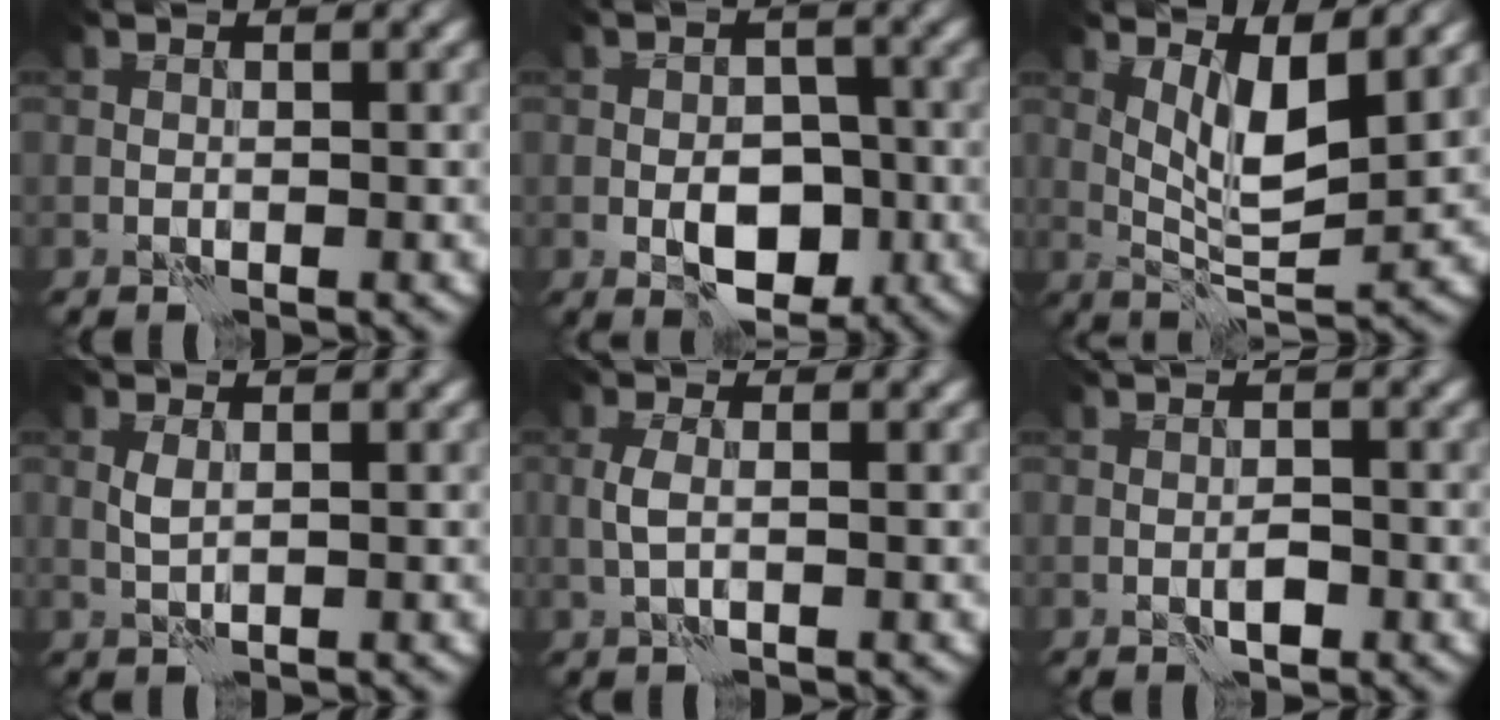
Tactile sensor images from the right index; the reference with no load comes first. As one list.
[{"total": 5.1, "force": [-1.9, 3.1, 3.6], "torque": [-0.046, -0.001, -0.033]}, {"total": 4.4, "force": [1.9, 1.0, 3.9], "torque": [-0.076, -0.009, 0.040]}, {"total": 1.0, "force": [0.3, 0.2, 0.9], "torque": [-0.024, 0.001, 0.007]}, {"total": 1.4, "force": [0.0, 0.4, 1.4], "torque": [-0.036, 0.003, -0.003]}, {"total": 1.3, "force": [-0.6, 0.5, 1.0], "torque": [-0.019, 0.001, -0.011]}]